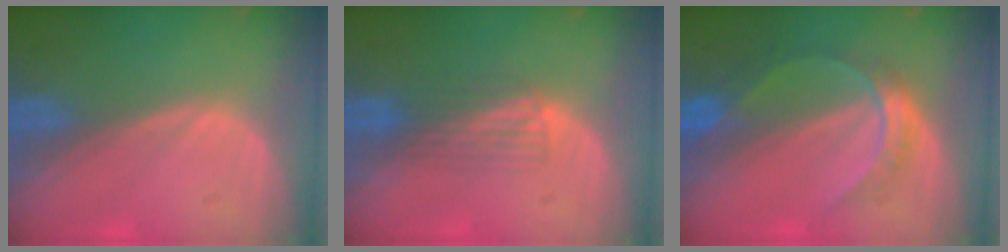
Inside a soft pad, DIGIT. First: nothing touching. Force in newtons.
{"total": 3.2, "press": 3.0, "slide": 1.2}
{"total": 6.7, "press": 5.7, "slide": 3.4}